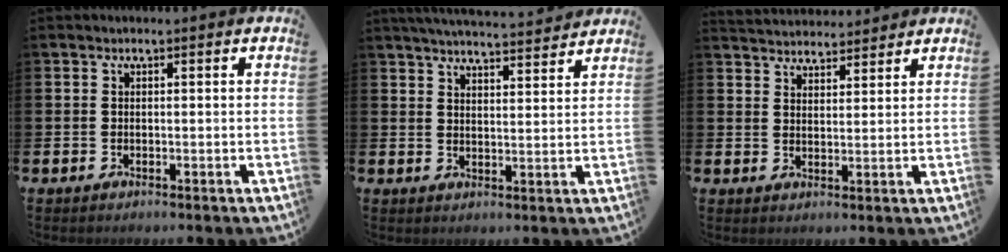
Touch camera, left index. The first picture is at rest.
{"total": 4.9, "force": [4.9, 0.1, 0.5], "torque": [-0.016, -0.034, 0.085]}
{"total": 4.0, "force": [3.9, 0.8, -0.2], "torque": [-0.008, -0.019, 0.071]}